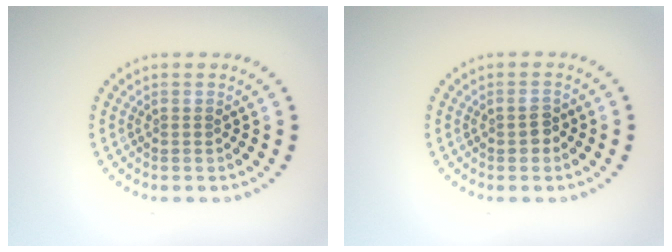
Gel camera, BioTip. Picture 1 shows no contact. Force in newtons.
{"total": 1.3, "press": 1.3, "slide": 0.1}